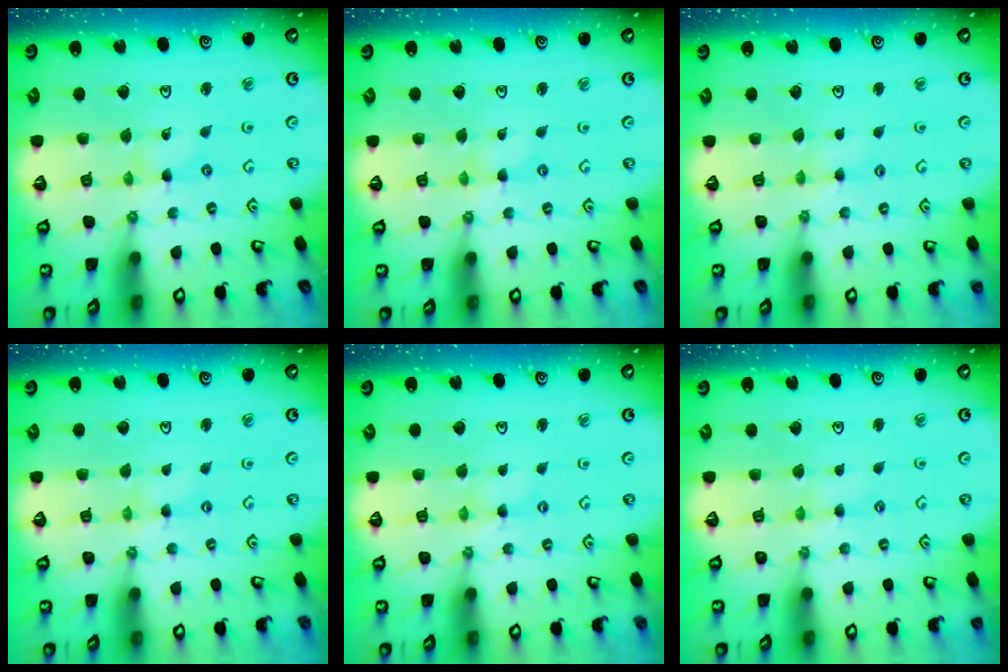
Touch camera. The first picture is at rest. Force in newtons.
{"total": 0.0}
{"total": 2.9, "press": 2.9, "slide": 0.3}
{"total": 0.0}
{"total": 0.0}
{"total": 2.1, "press": 2.1, "slide": 0.2}